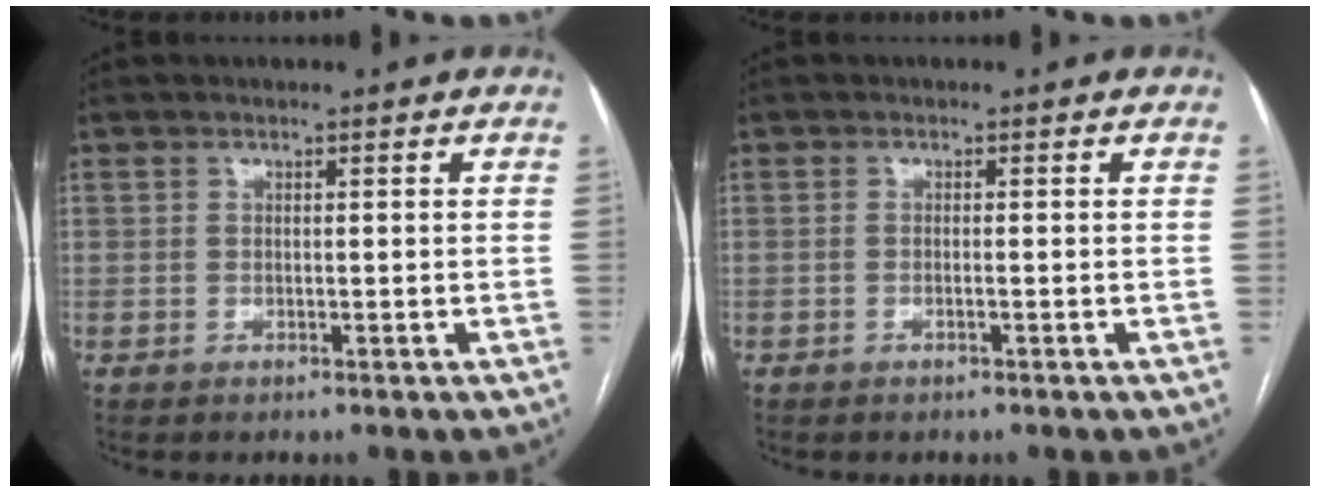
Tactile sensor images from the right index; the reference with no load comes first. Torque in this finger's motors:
{"motor_torque": [-0.23, 0.12, -0.01, 0.00]}